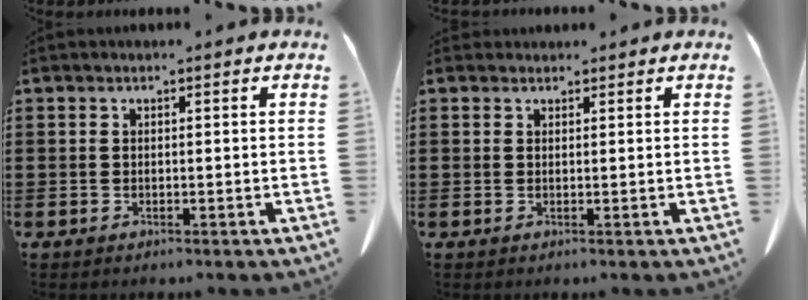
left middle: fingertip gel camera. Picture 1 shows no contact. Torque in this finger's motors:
{"motor_torque": [0.20, 0.18, 0.00, 0.00]}